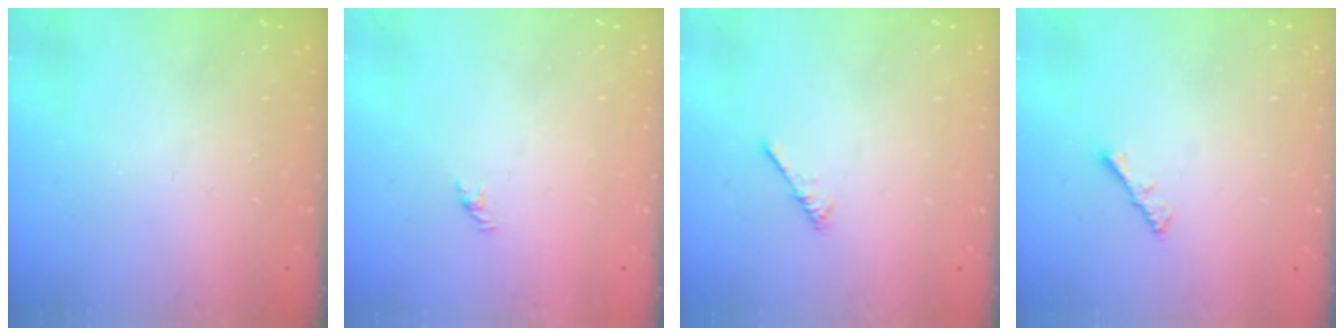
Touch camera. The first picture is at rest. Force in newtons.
{"total": 0.5, "press": 0.3, "slide": 0.4}
{"total": 0.0}
{"total": 1.3, "press": 1.2, "slide": 0.4}